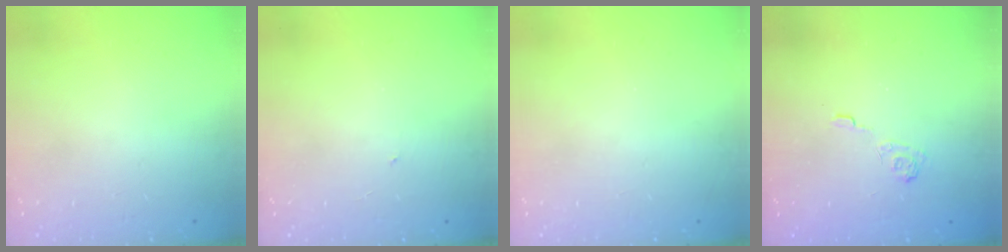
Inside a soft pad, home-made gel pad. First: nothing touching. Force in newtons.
{"total": 0.6, "press": 0.6, "slide": 0.1}
{"total": 0.0}
{"total": 3.7, "press": 3.4, "slide": 1.4}